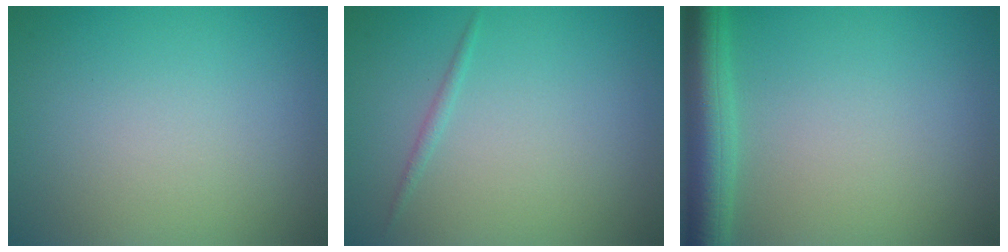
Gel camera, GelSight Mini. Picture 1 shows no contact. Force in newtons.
{"total": 0.7, "press": 0.7, "slide": 0.1}
{"total": 4.9, "press": 4.9, "slide": 0.2}